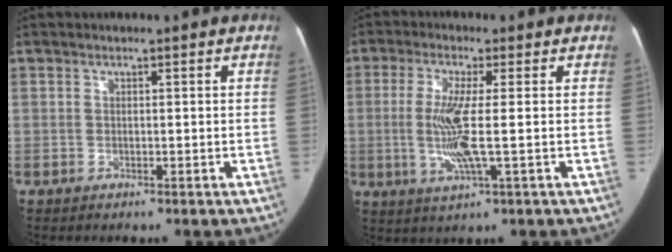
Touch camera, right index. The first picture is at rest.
{"total": 7.6, "force": [-0.7, 0.7, 7.5], "torque": [-0.160, -0.006, -0.015]}